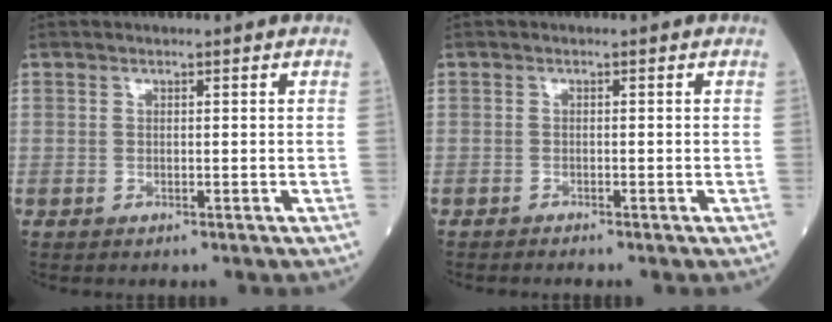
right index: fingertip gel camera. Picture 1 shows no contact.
{"total": 0.7, "force": [-0.7, -0.2, 0.0], "torque": [-0.002, -0.001, -0.015]}